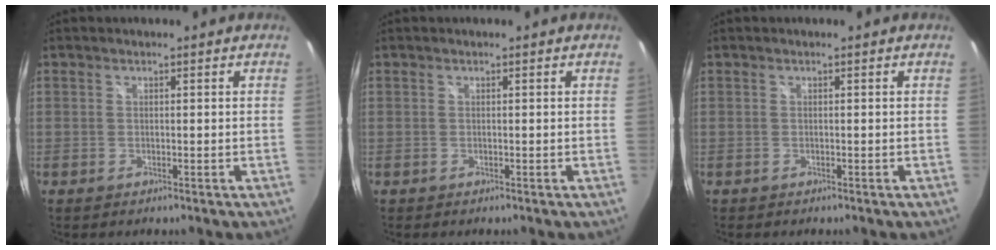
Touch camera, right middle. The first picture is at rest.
{"total": 0.0}
{"total": 0.0}